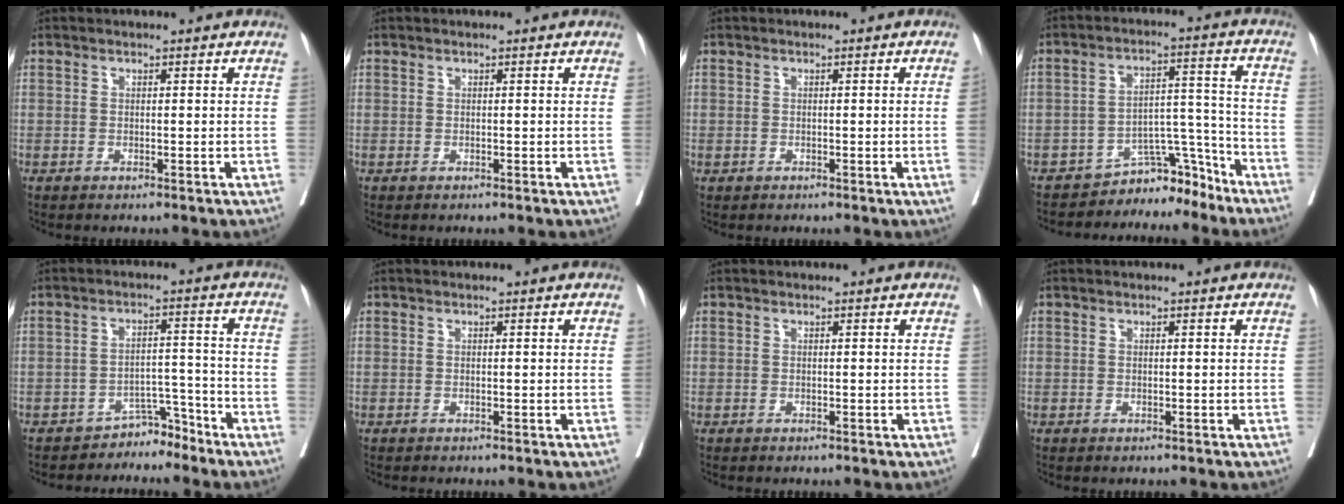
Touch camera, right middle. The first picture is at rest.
{"total": 0.0}
{"total": 0.6, "force": [-0.1, 0.0, 0.6], "torque": [-0.007, 0.002, -0.002]}
{"total": 7.4, "force": [-7.0, 2.2, 0.6], "torque": [0.011, 0.060, -0.112]}
{"total": 4.5, "force": [-4.3, 1.4, 0.0], "torque": [0.015, 0.022, -0.066]}
{"total": 2.1, "force": [-1.9, 0.3, 0.8], "torque": [-0.013, -0.003, -0.027]}
{"total": 1.4, "force": [-1.3, 0.2, 0.5], "torque": [-0.007, -0.001, -0.019]}
{"total": 1.0, "force": [-0.9, 0.2, 0.4], "torque": [0.000, 0.000, -0.015]}